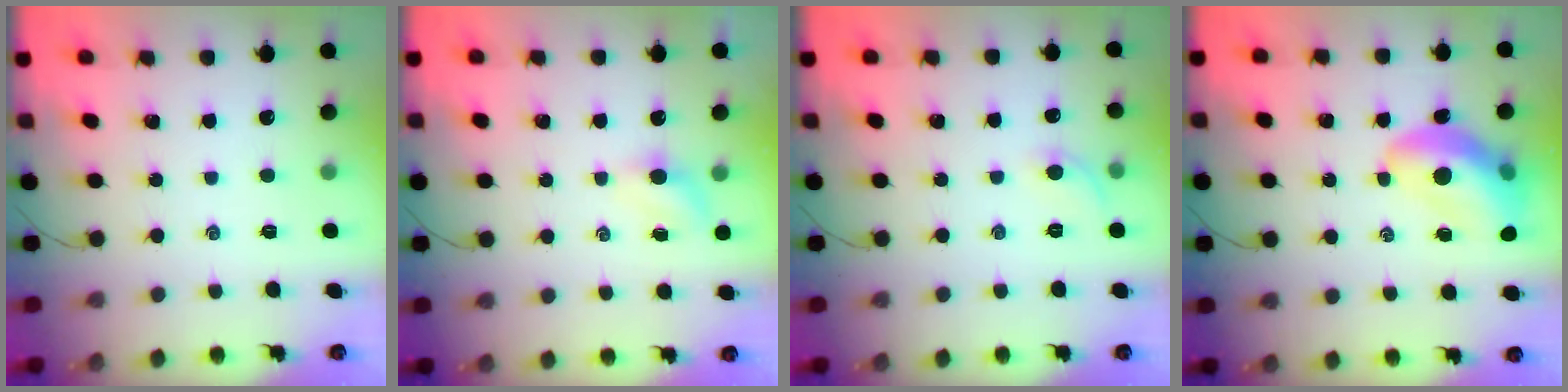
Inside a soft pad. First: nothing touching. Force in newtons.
{"total": 4.3, "press": 4.1, "slide": 1.3}
{"total": 5.1, "press": 4.8, "slide": 1.7}
{"total": 13.5, "press": 13.0, "slide": 3.7}